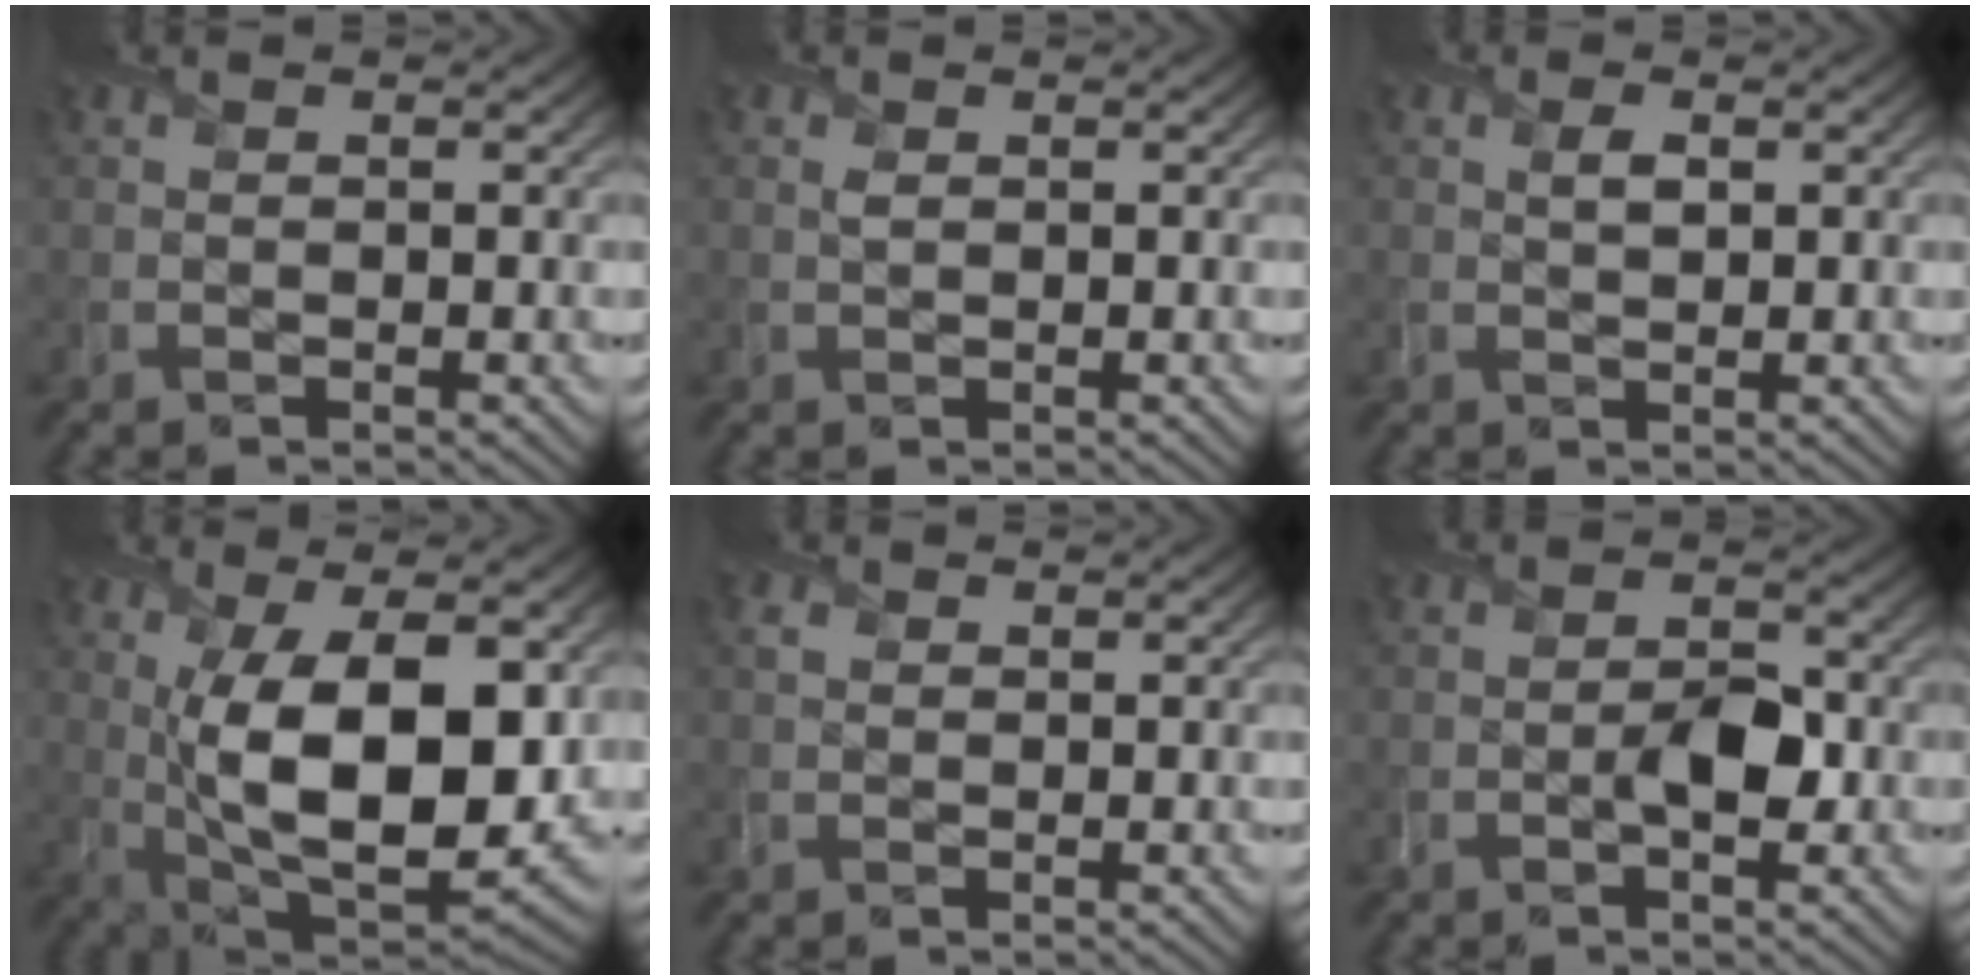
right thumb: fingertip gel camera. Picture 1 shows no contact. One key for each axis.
{"total": 0.8, "fx": 0.3, "fy": 0.4, "fz": 0.5, "tx": -0.016, "ty": 0.002, "tz": 0.005}
{"total": 1.4, "fx": 0.4, "fy": 0.8, "fz": 1.2, "tx": -0.025, "ty": -0.004, "tz": 0.008}
{"total": 15.6, "fx": 1.1, "fy": 7.6, "fz": 13.5, "tx": -0.241, "ty": -0.017, "tz": 0.028}
{"total": 1.3, "fx": 0.5, "fy": 1.0, "fz": 0.6, "tx": -0.018, "ty": 0.004, "tz": 0.008}
{"total": 3.5, "fx": -1.2, "fy": 1.8, "fz": 2.8, "tx": -0.047, "ty": 0.000, "tz": -0.024}